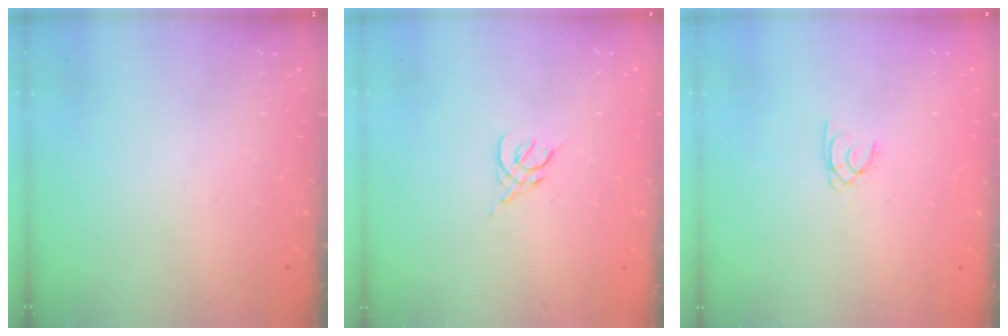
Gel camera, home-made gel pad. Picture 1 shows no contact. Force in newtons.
{"total": 2.4, "press": 2.3, "slide": 0.6}
{"total": 1.5, "press": 1.4, "slide": 0.2}